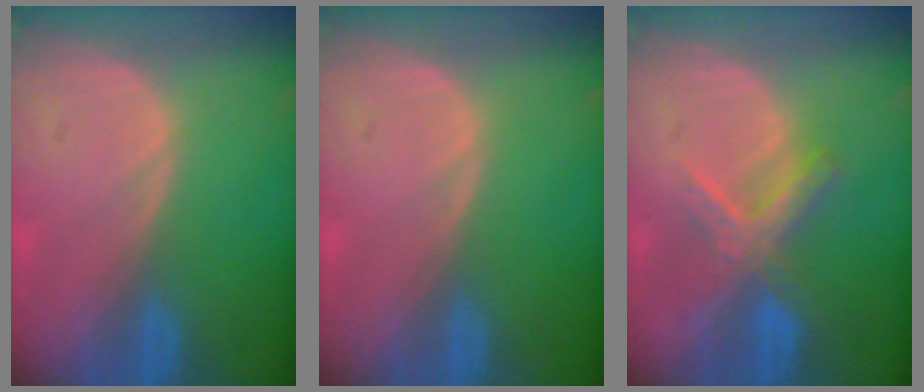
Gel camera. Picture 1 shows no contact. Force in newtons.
{"total": 0.0}
{"total": 6.7, "press": 6.1, "slide": 2.9}